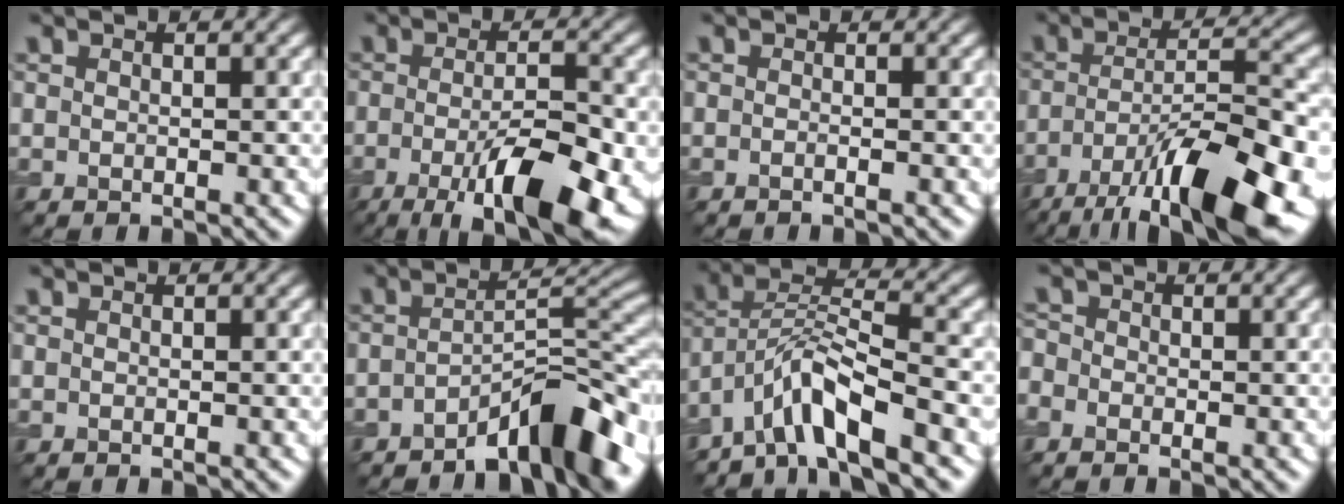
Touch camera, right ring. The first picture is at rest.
{"total": 10.4, "force": [-4.6, 2.7, 8.9], "torque": [-0.144, -0.010, -0.065]}
{"total": 0.8, "force": [-0.4, 0.3, 0.6], "torque": [0.000, -0.001, -0.014]}
{"total": 13.4, "force": [-8.1, 3.8, 10.0], "torque": [-0.182, 0.004, -0.126]}
{"total": 0.0}
{"total": 7.7, "force": [-5.2, 1.8, 5.5], "torque": [-0.076, 0.018, -0.082]}
{"total": 6.9, "force": [-5.1, 1.4, 4.4], "torque": [-0.077, 0.017, -0.095]}
{"total": 1.3, "force": [-1.1, 0.6, 0.3], "torque": [-0.018, 0.008, -0.021]}